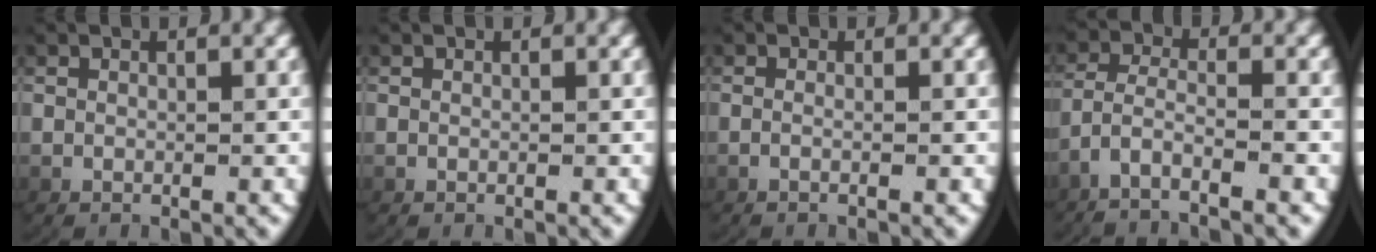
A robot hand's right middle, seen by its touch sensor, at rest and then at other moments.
{"total": 0.0}
{"total": 1.1, "force": [-0.8, -0.2, 0.8], "torque": [-0.027, -0.005, -0.011]}
{"total": 4.3, "force": [-3.2, 1.6, 2.4], "torque": [-0.073, -0.026, -0.044]}